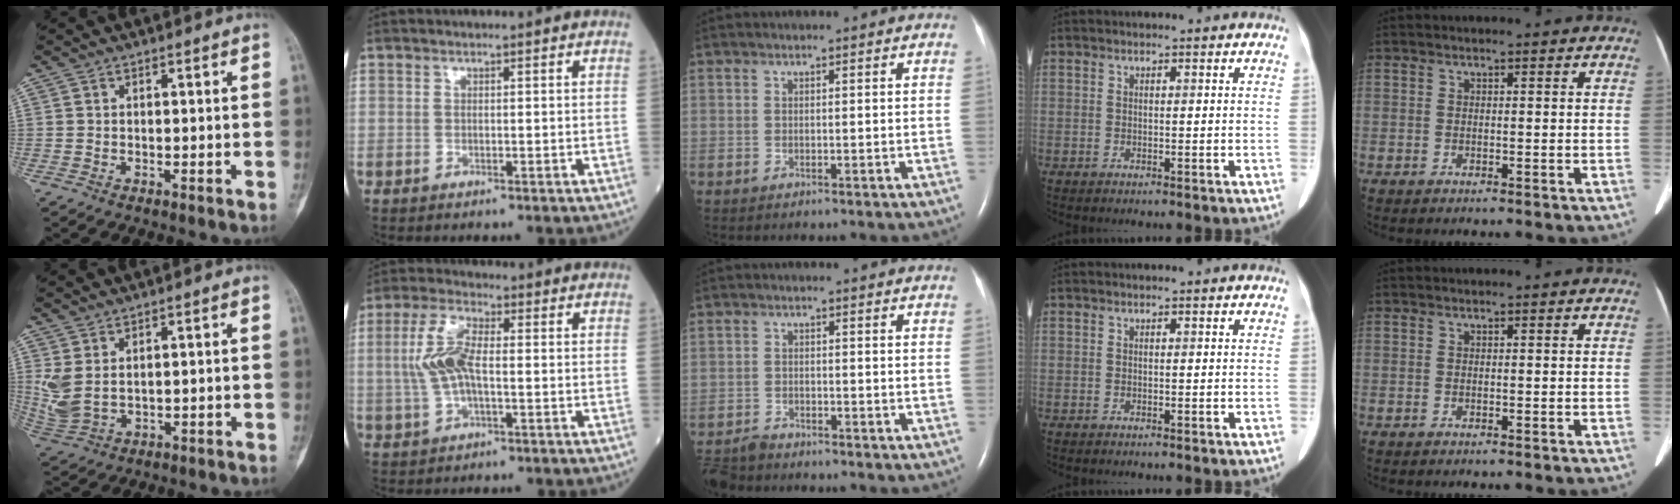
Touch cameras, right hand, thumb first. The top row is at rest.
{"thumb": {"total": 5.9, "force": [1.5, 3.4, 4.7], "torque": [-0.112, -0.004, 0.046]}, "index": {"total": 7.5, "force": [0.0, 2.7, 7.0], "torque": [-0.163, 0.010, 0.000]}, "middle": {"total": 4.8, "force": [-4.6, 1.3, 0.7], "torque": [-0.014, -0.015, -0.086]}}